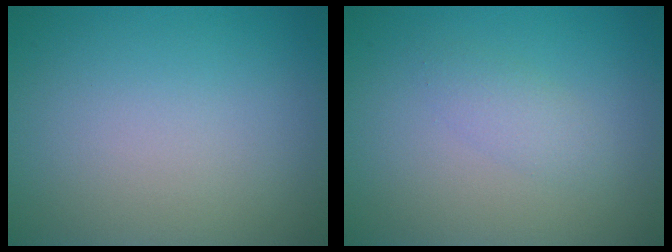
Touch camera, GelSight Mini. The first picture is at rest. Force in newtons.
{"total": 1.5, "press": 1.5, "slide": 0.1}